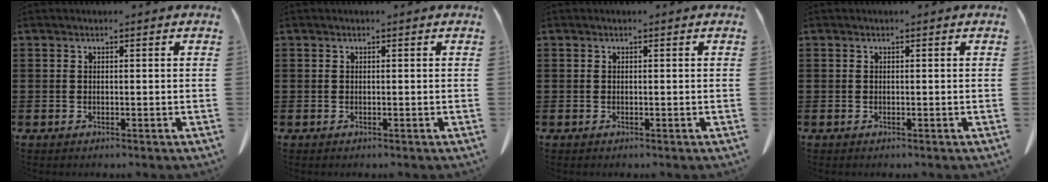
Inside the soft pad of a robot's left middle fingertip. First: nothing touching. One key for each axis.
{"total": 0.0}
{"total": 0.0}
{"total": 0.0}